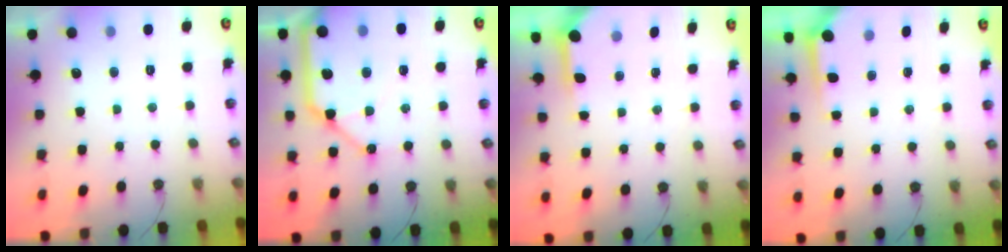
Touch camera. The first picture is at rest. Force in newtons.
{"total": 20.3, "press": 20.1, "slide": 3.0}
{"total": 3.9, "press": 3.8, "slide": 0.5}
{"total": 3.5, "press": 3.5, "slide": 0.3}